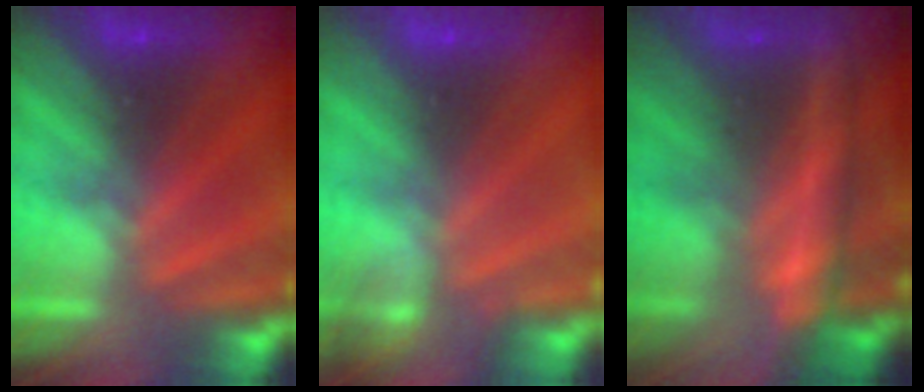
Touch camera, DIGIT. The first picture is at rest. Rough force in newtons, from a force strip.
{"total": 1.8}
{"total": 7.8}